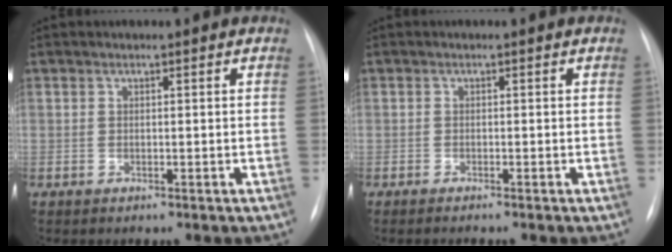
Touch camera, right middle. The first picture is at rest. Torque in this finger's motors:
{"motor_torque": [0.45, -0.74, -0.05, 0.00]}